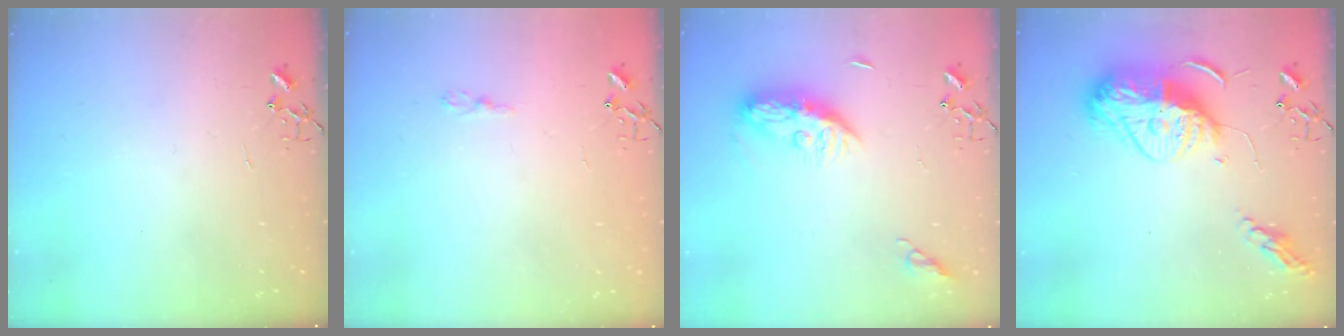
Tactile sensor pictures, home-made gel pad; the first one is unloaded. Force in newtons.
{"total": 3.9, "press": 3.9, "slide": 0.4}
{"total": 9.8, "press": 9.8, "slide": 0.5}
{"total": 17.4, "press": 17.3, "slide": 1.9}